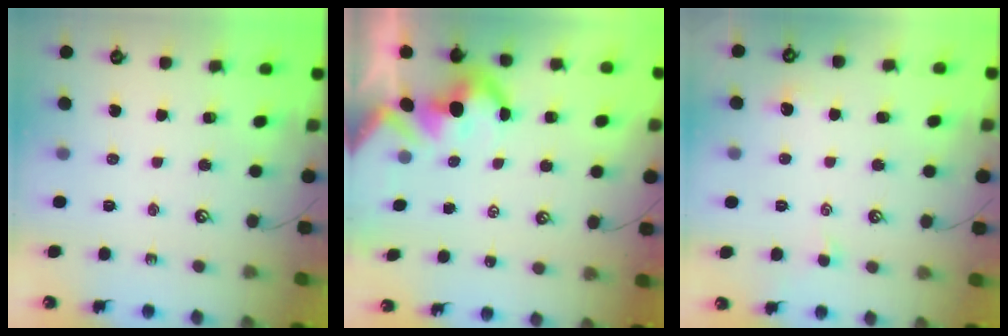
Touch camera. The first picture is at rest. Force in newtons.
{"total": 6.5, "press": 6.4, "slide": 0.8}
{"total": 1.0, "press": 0.9, "slide": 0.6}